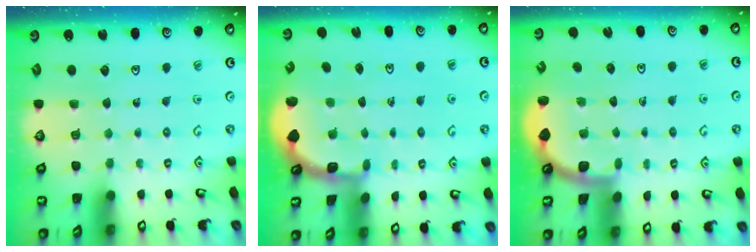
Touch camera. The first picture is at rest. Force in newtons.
{"total": 1.9, "press": 1.9, "slide": 0.2}
{"total": 1.7, "press": 1.7, "slide": 0.0}